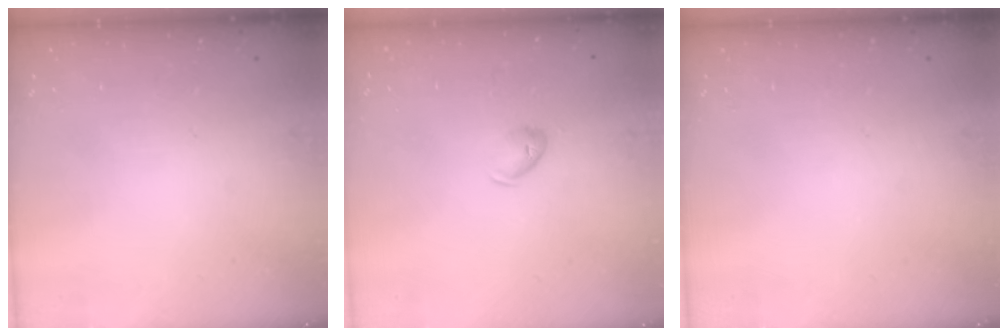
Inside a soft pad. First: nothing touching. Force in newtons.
{"total": 6.4, "press": 6.3, "slide": 1.1}
{"total": 0.0}